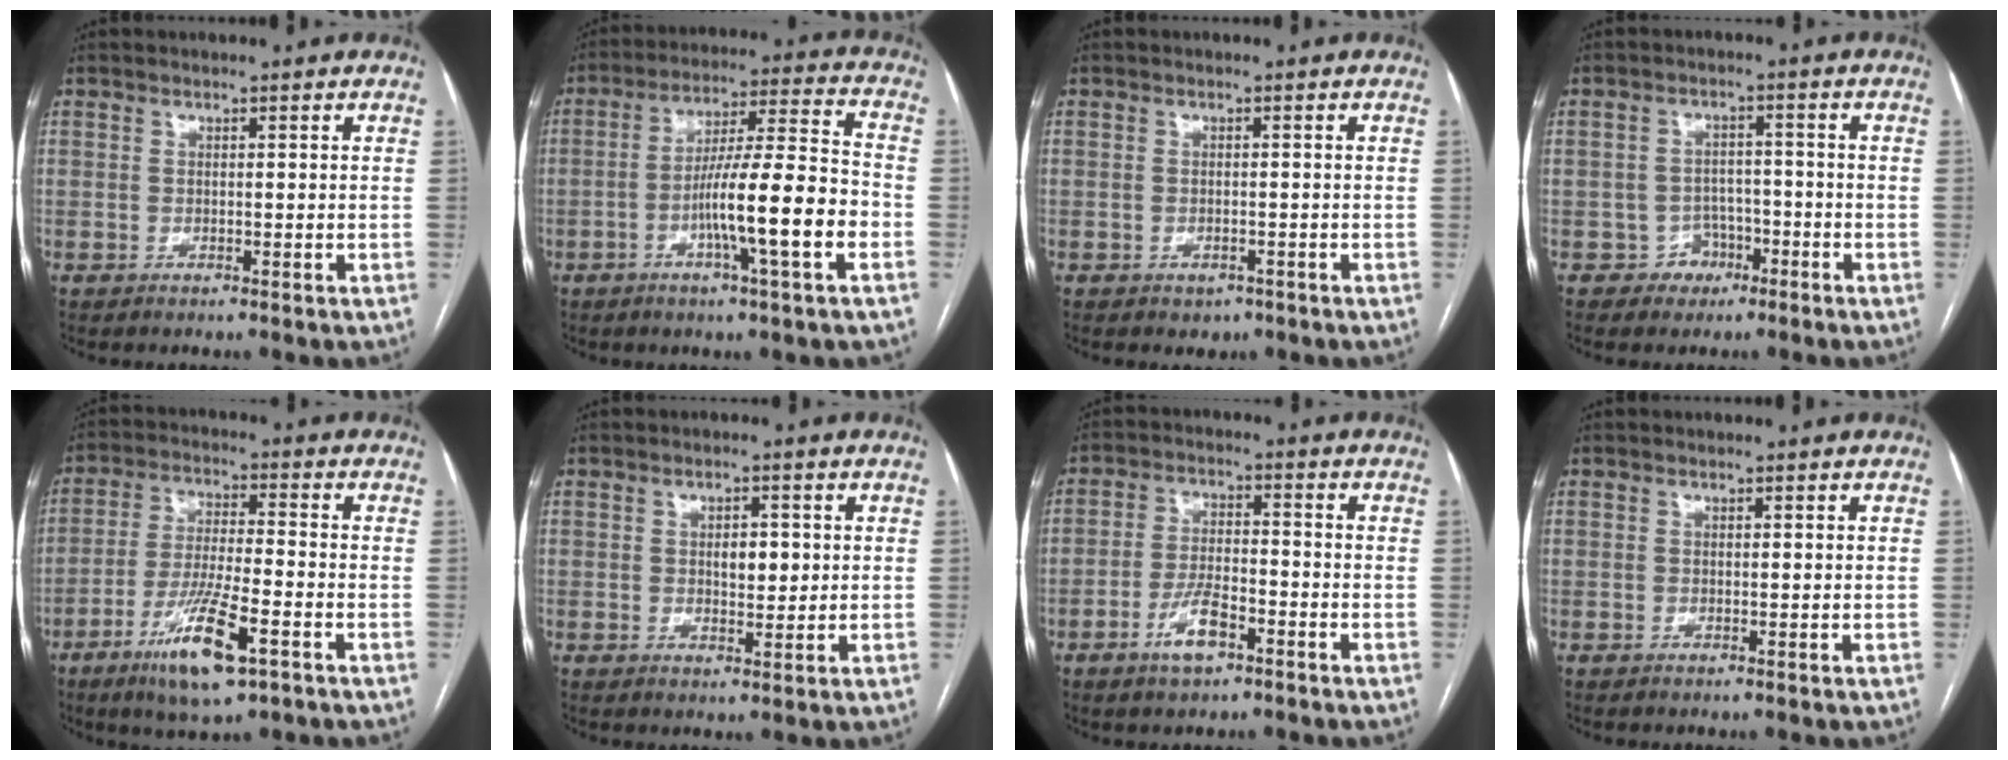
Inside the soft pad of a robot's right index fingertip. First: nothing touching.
{"total": 13.9, "force": [-4.3, 0.1, 13.3], "torque": [-0.222, 0.007, -0.073]}
{"total": 1.7, "force": [-1.0, 1.2, 0.7], "torque": [-0.010, 0.001, -0.005]}
{"total": 3.7, "force": [-2.0, 3.1, 0.2], "torque": [0.007, 0.016, -0.027]}
{"total": 11.6, "force": [-5.9, 1.6, 9.8], "torque": [-0.189, -0.019, -0.103]}
{"total": 3.5, "force": [0.6, 1.7, 3.0], "torque": [-0.045, -0.001, 0.012]}
{"total": 6.2, "force": [-3.4, 2.0, 4.7], "torque": [-0.095, 0.003, -0.060]}
{"total": 0.0}